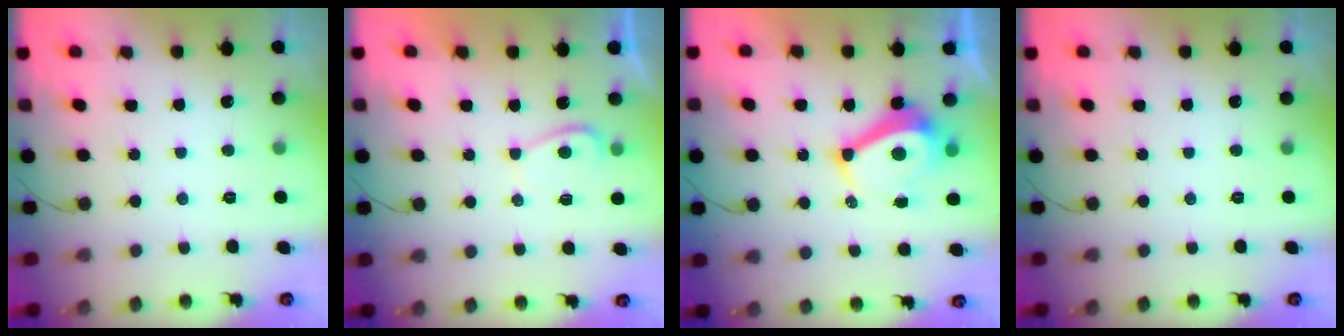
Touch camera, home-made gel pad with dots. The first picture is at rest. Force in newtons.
{"total": 2.3, "press": 2.2, "slide": 0.8}
{"total": 8.4, "press": 8.3, "slide": 1.1}
{"total": 0.0}